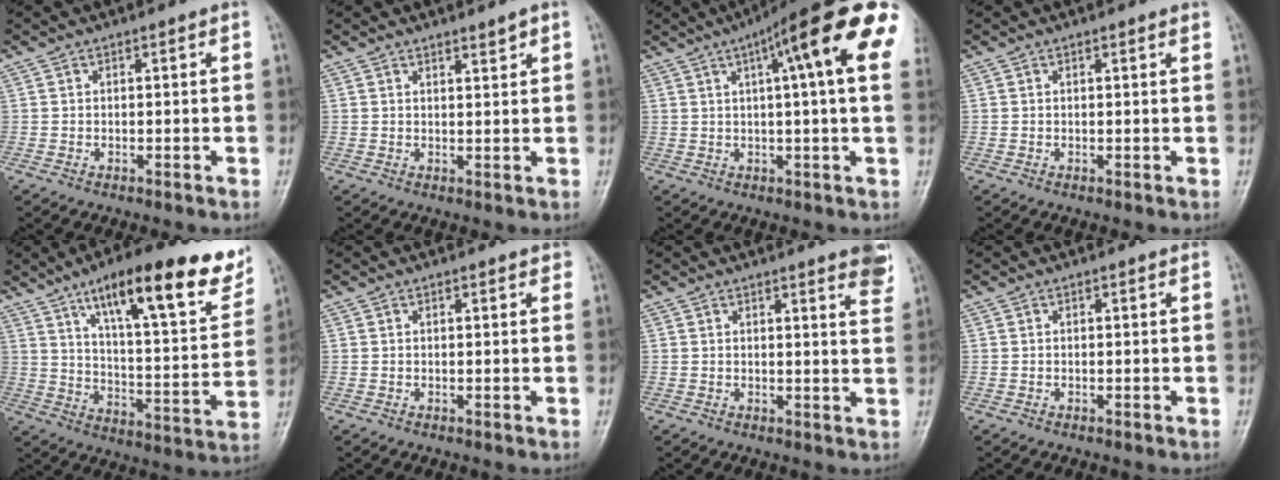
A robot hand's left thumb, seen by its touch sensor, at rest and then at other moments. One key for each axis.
{"total": 1.7, "fx": 1.4, "fy": 0.2, "fz": 1.0, "tx": -0.011, "ty": -0.012, "tz": 0.023}
{"total": 21.2, "fx": 7.9, "fy": 3.7, "fz": 19.3, "tx": -0.260, "ty": 0.024, "tz": 0.100}
{"total": 0.8, "fx": 0.6, "fy": 0.0, "fz": 0.6, "tx": -0.005, "ty": 0.001, "tz": 0.006}
{"total": 23.3, "fx": 14.1, "fy": 6.3, "fz": 17.4, "tx": -0.220, "ty": -0.046, "tz": 0.216}
{"total": 1.1, "fx": 0.7, "fy": 0.5, "fz": 0.7, "tx": -0.006, "ty": -0.001, "tz": 0.006}
{"total": 6.6, "fx": 4.4, "fy": 1.0, "fz": 4.8, "tx": -0.043, "ty": -0.018, "tz": 0.042}
{"total": 0.0}